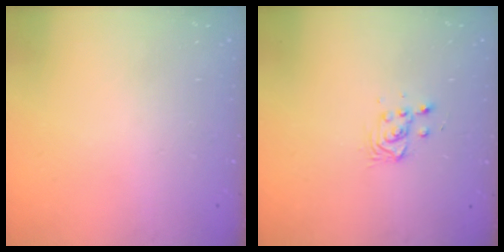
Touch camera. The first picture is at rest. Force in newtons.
{"total": 3.2, "press": 3.2, "slide": 0.2}